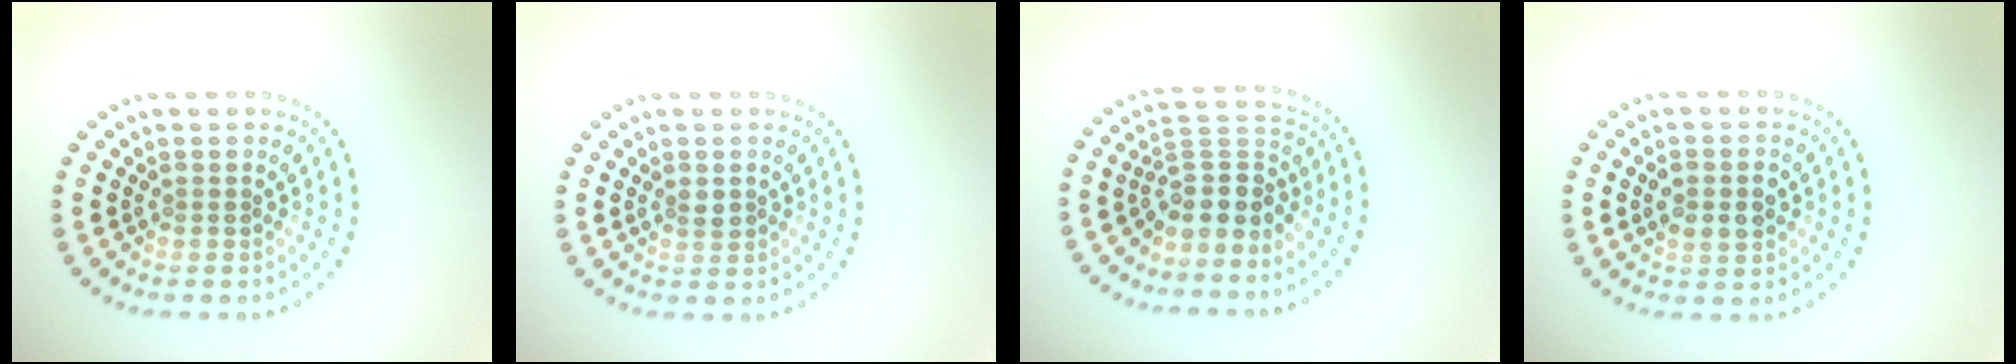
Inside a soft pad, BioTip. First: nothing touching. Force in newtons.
{"total": 1.0, "press": 1.0, "slide": 0.2}
{"total": 3.8, "press": 3.2, "slide": 2.1}
{"total": 3.0, "press": 3.0, "slide": 0.1}